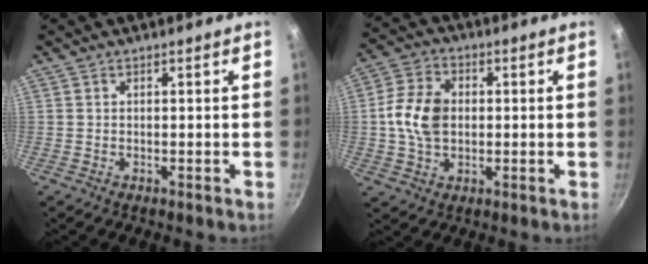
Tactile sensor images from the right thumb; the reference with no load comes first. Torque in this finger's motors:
{"motor_torque": [0.09, 0.09, 0.03, -0.03, 0.15]}